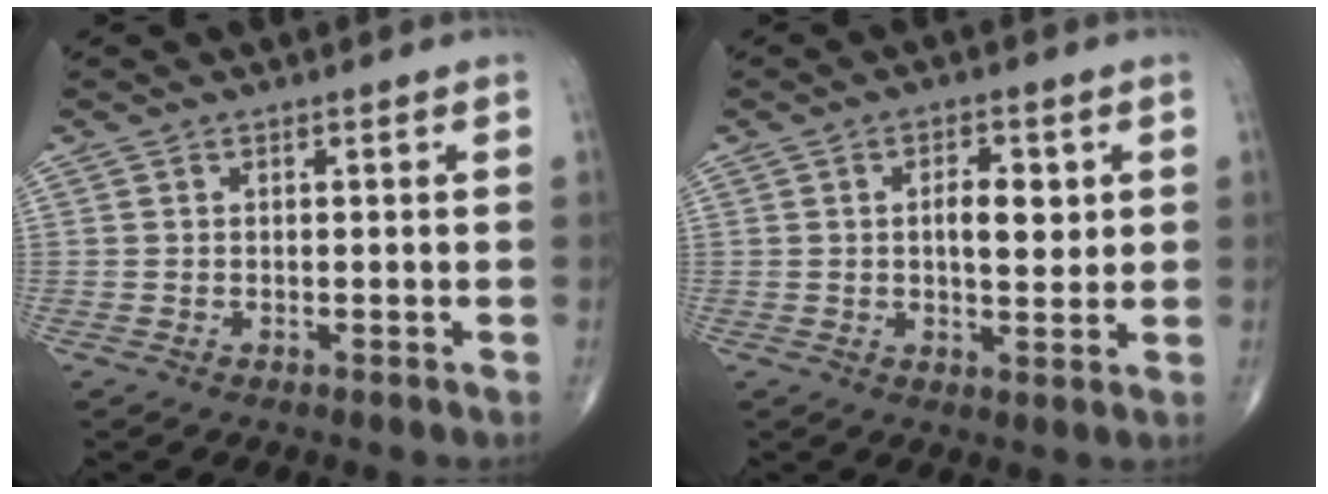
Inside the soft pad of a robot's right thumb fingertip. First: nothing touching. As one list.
[{"total": 6.3, "force": [1.2, 3.0, 5.4], "torque": [-0.068, -0.006, 0.018]}]